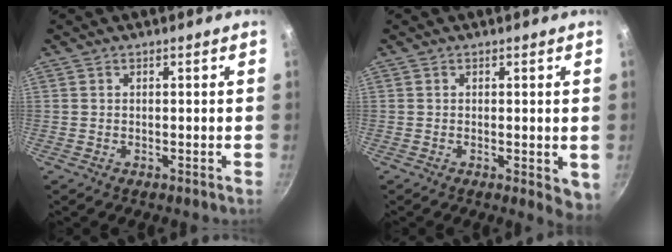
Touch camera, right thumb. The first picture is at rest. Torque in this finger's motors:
{"motor_torque": [-0.01, 0.27, -0.08, -0.18, -0.02]}